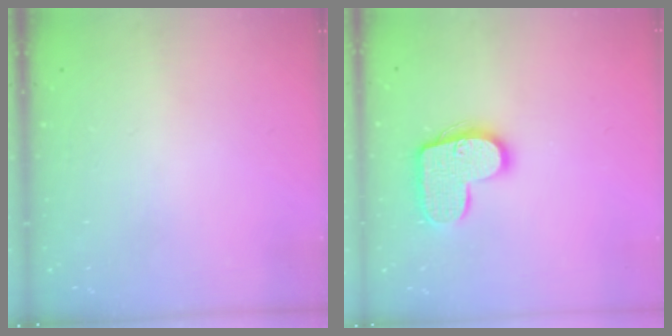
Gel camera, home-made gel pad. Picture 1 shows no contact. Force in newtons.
{"total": 13.8, "press": 13.8, "slide": 0.7}